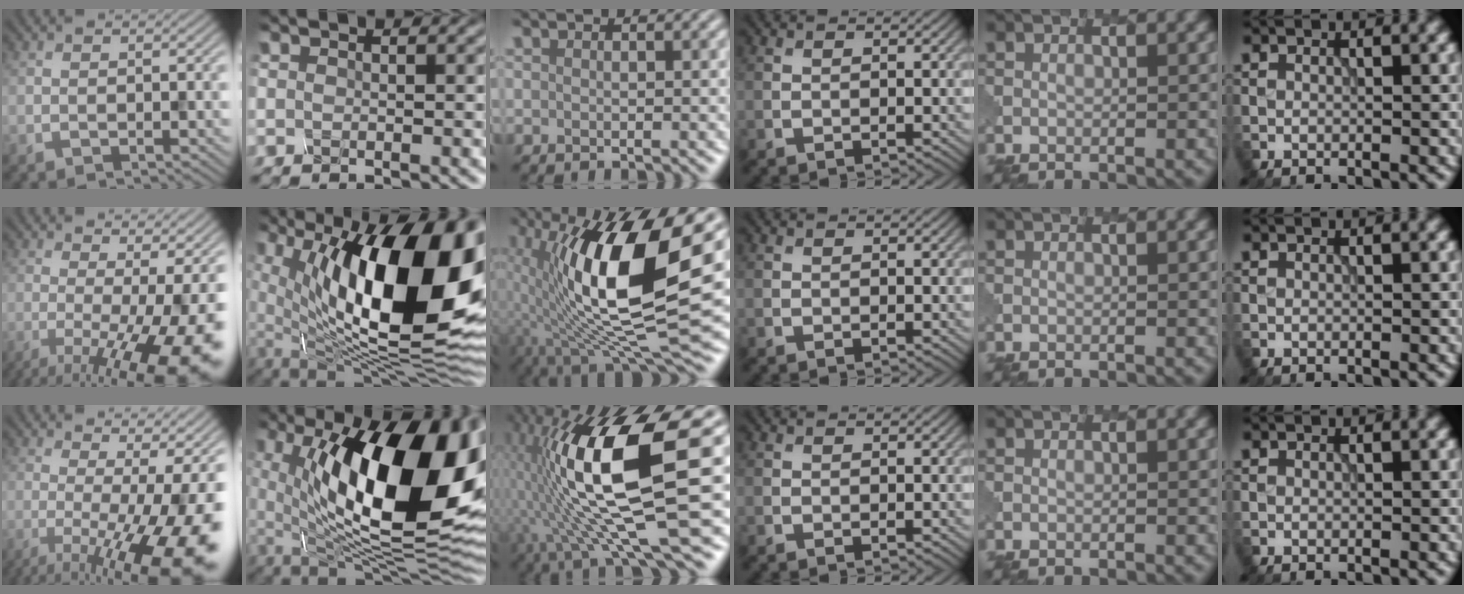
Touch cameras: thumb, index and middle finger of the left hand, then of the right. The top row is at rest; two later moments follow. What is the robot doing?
{"motion": "pour", "object": "mug"}